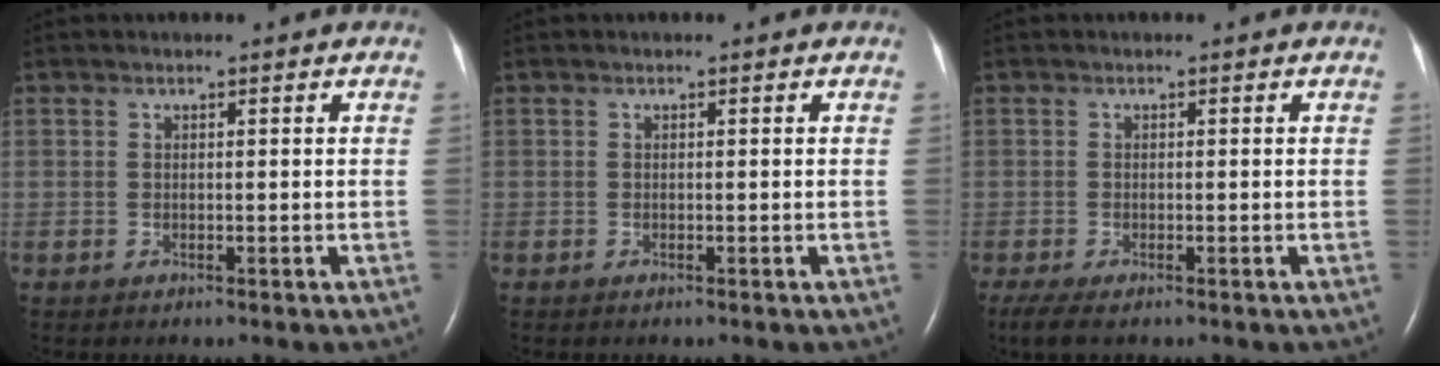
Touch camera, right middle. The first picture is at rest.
{"total": 0.0}
{"total": 3.3, "force": [-2.3, 0.8, 2.2], "torque": [-0.049, -0.013, -0.039]}